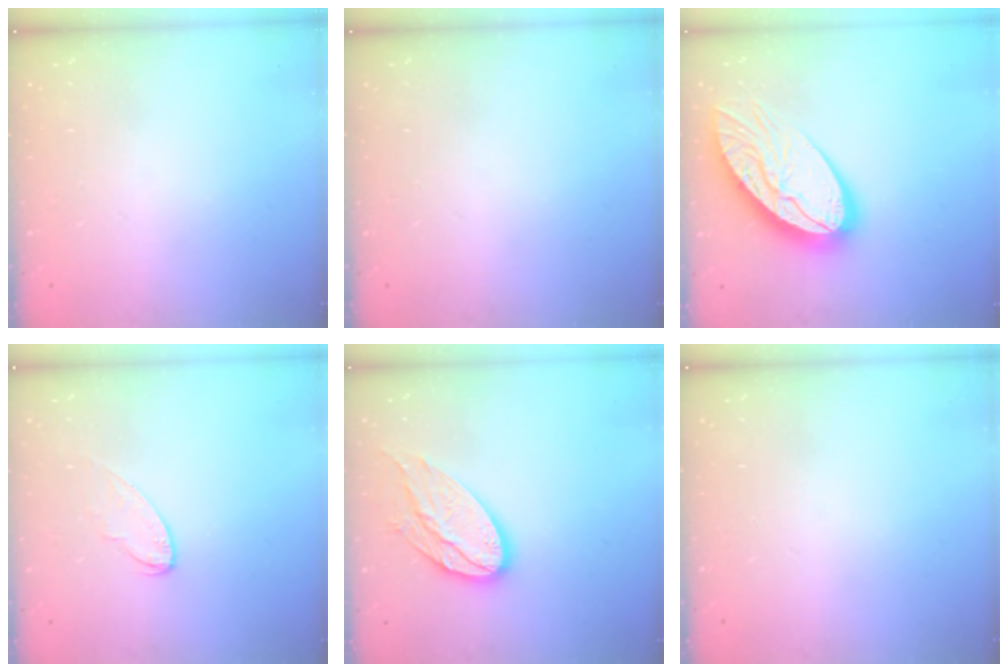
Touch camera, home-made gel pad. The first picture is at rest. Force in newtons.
{"total": 0.0}
{"total": 17.9, "press": 17.8, "slide": 1.7}
{"total": 4.9, "press": 4.9, "slide": 0.4}
{"total": 14.3, "press": 14.3, "slide": 1.0}
{"total": 0.0}